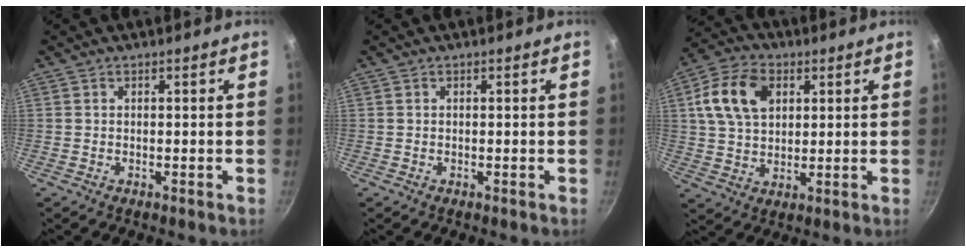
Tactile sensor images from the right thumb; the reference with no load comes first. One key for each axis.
{"total": 0.0}
{"total": 12.5, "fx": 3.8, "fy": 8.7, "fz": 8.2, "tx": -0.135, "ty": 0.003, "tz": 0.062}